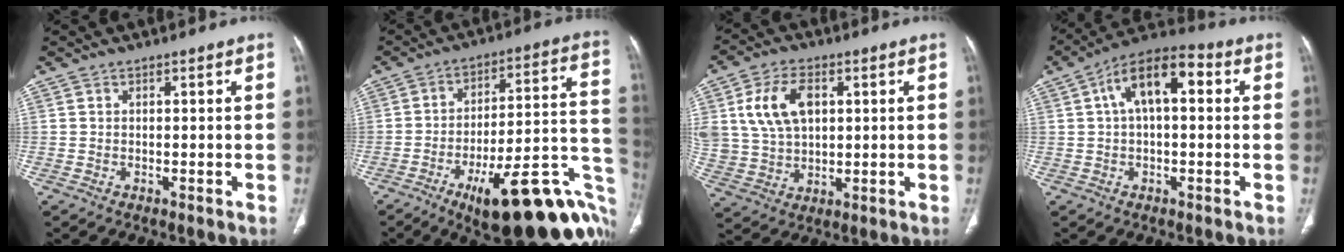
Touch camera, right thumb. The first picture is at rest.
{"total": 28.0, "force": [-12.6, 8.8, 23.4], "torque": [-0.232, 0.068, -0.172]}
{"total": 11.9, "force": [3.5, 8.0, 8.1], "torque": [-0.142, -0.002, 0.073]}
{"total": 11.3, "force": [2.5, 5.5, 9.6], "torque": [-0.157, 0.035, 0.031]}